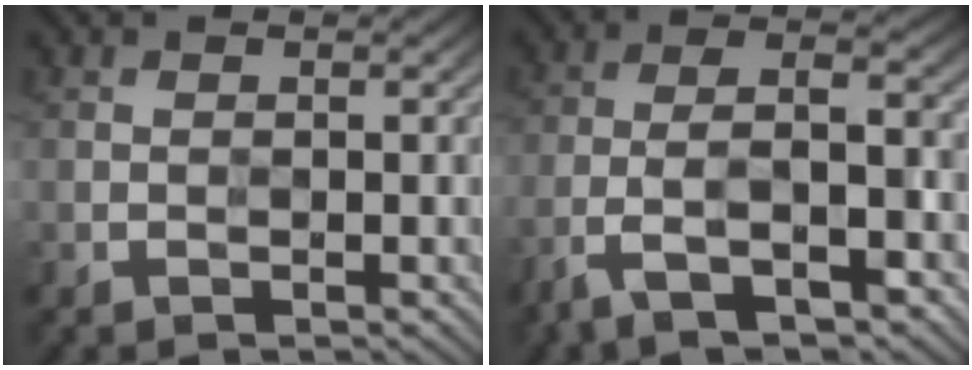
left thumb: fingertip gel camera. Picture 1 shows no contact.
{"total": 8.4, "force": [-5.1, 2.6, 6.1], "torque": [-0.121, -0.003, -0.102]}